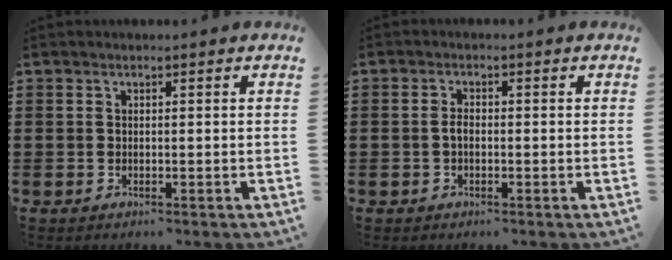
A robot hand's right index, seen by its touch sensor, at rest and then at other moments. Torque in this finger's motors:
{"motor_torque": [0.37, 0.35, 0.26, 0.06]}